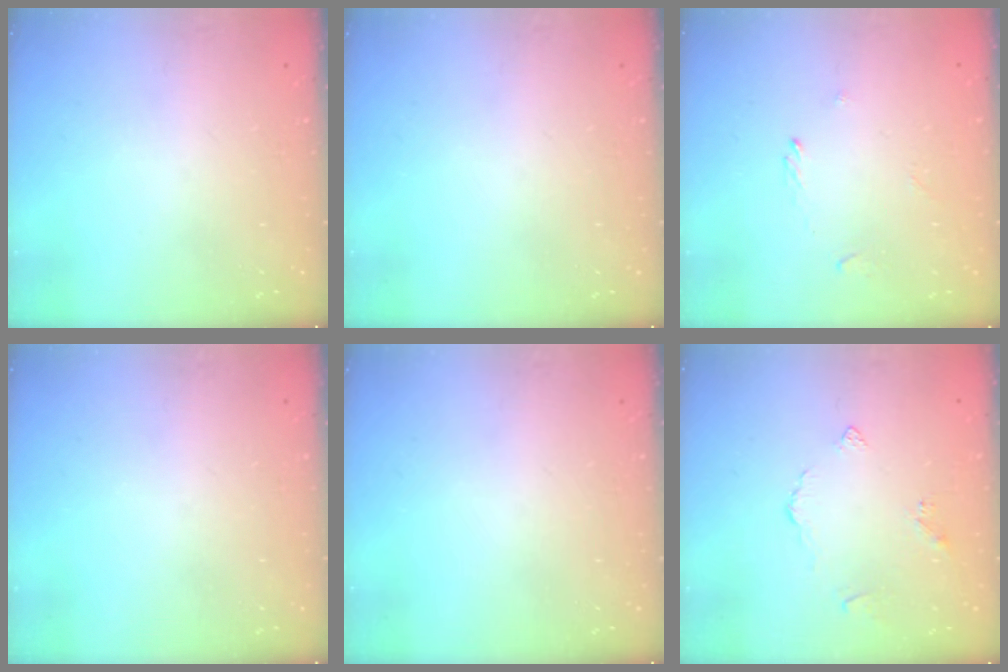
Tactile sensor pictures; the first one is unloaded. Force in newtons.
{"total": 0.0}
{"total": 1.1, "press": 0.9, "slide": 0.5}
{"total": 0.0}
{"total": 0.0}
{"total": 3.3, "press": 3.2, "slide": 0.7}